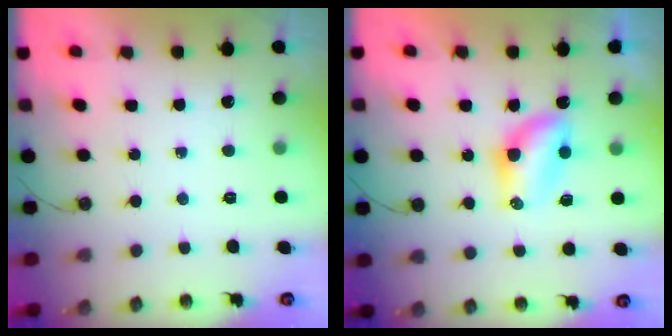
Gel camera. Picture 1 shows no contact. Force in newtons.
{"total": 6.5, "press": 6.5, "slide": 0.4}